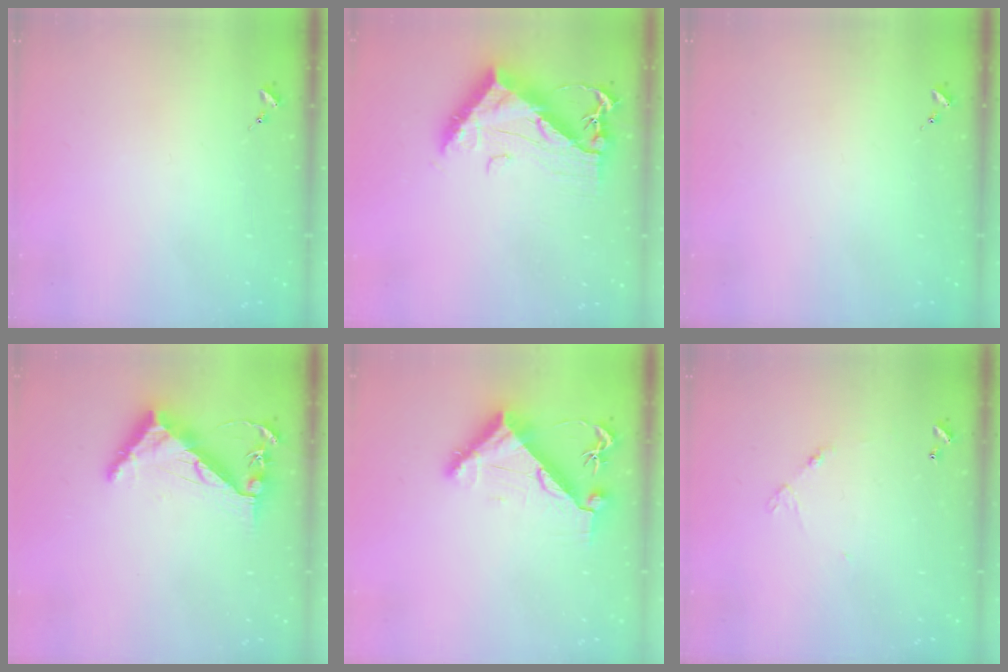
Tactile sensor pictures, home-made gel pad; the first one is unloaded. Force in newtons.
{"total": 14.0, "press": 14.0, "slide": 1.3}
{"total": 0.0}
{"total": 8.7, "press": 8.6, "slide": 0.9}
{"total": 9.3, "press": 9.2, "slide": 1.5}
{"total": 4.6, "press": 4.6, "slide": 0.3}